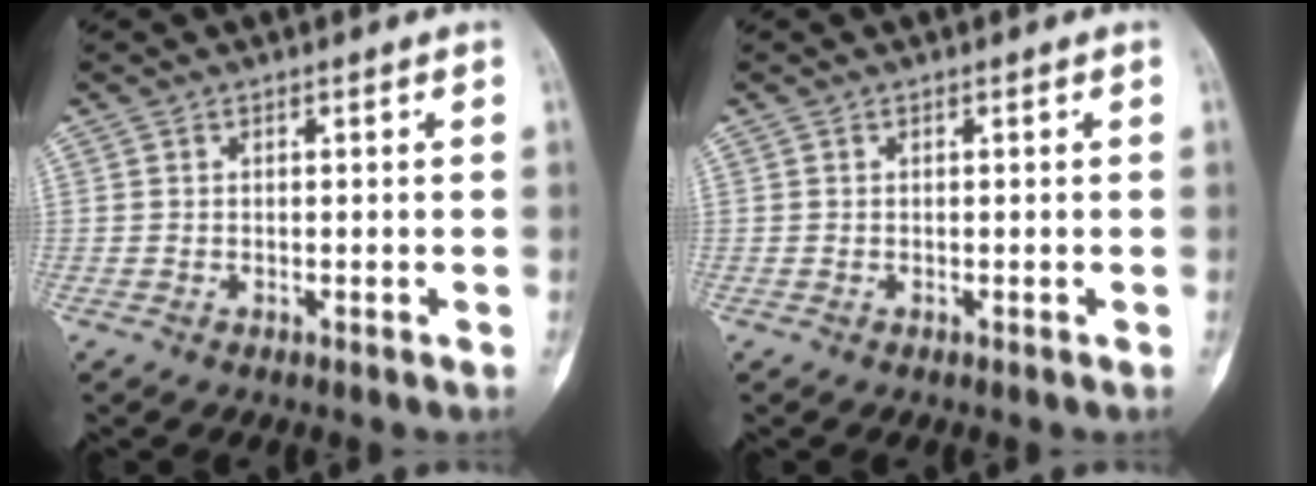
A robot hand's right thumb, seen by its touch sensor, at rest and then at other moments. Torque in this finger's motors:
{"motor_torque": [0.04, 0.03, 0.00, -0.04, 0.00]}